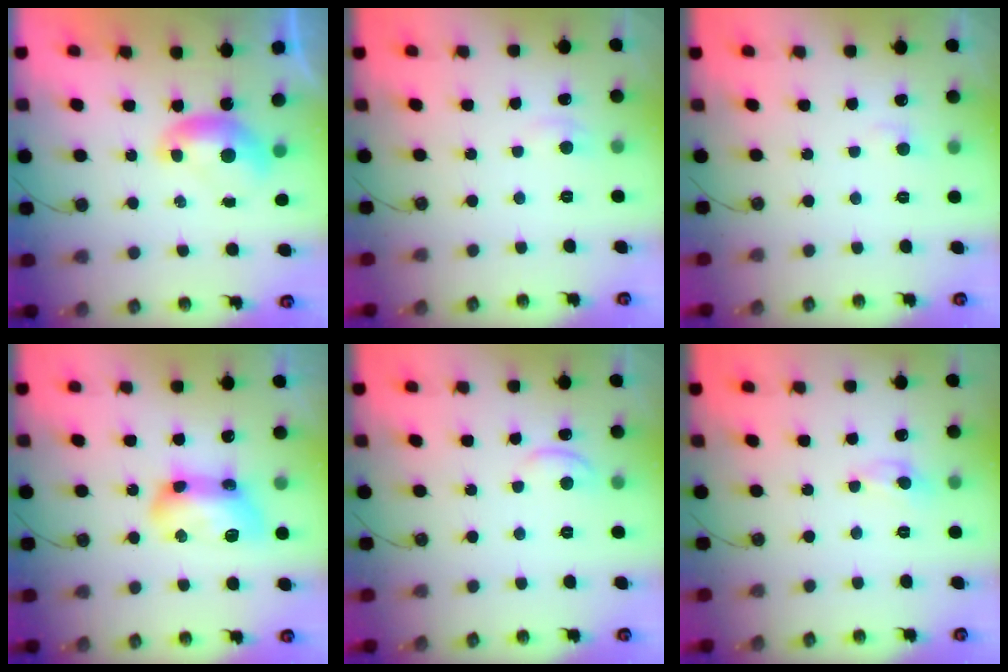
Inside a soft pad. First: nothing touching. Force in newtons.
{"total": 1.3, "press": 1.1, "slide": 0.6}
{"total": 1.3, "press": 1.2, "slide": 0.6}
{"total": 12.0, "press": 12.0, "slide": 0.5}
{"total": 0.6, "press": 0.2, "slide": 0.6}
{"total": 0.0}